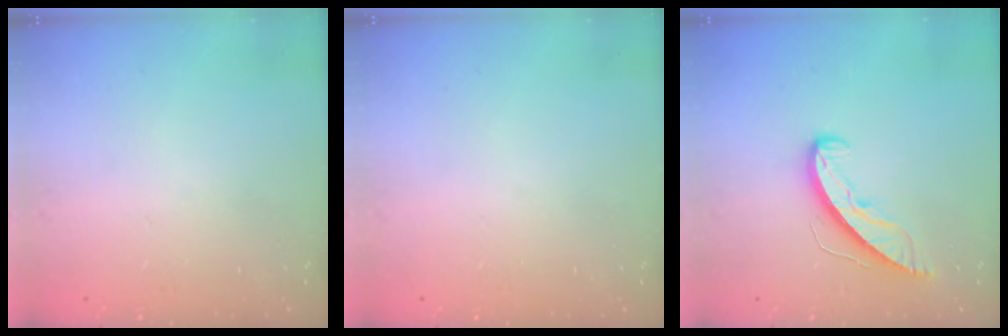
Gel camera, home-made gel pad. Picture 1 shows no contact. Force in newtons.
{"total": 0.0}
{"total": 8.8, "press": 8.7, "slide": 1.1}